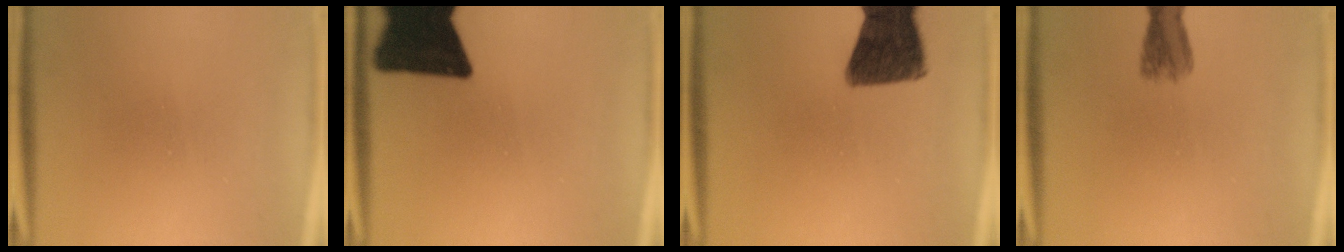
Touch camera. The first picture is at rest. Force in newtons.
{"total": 18.9}
{"total": 12.4}
{"total": 3.5}